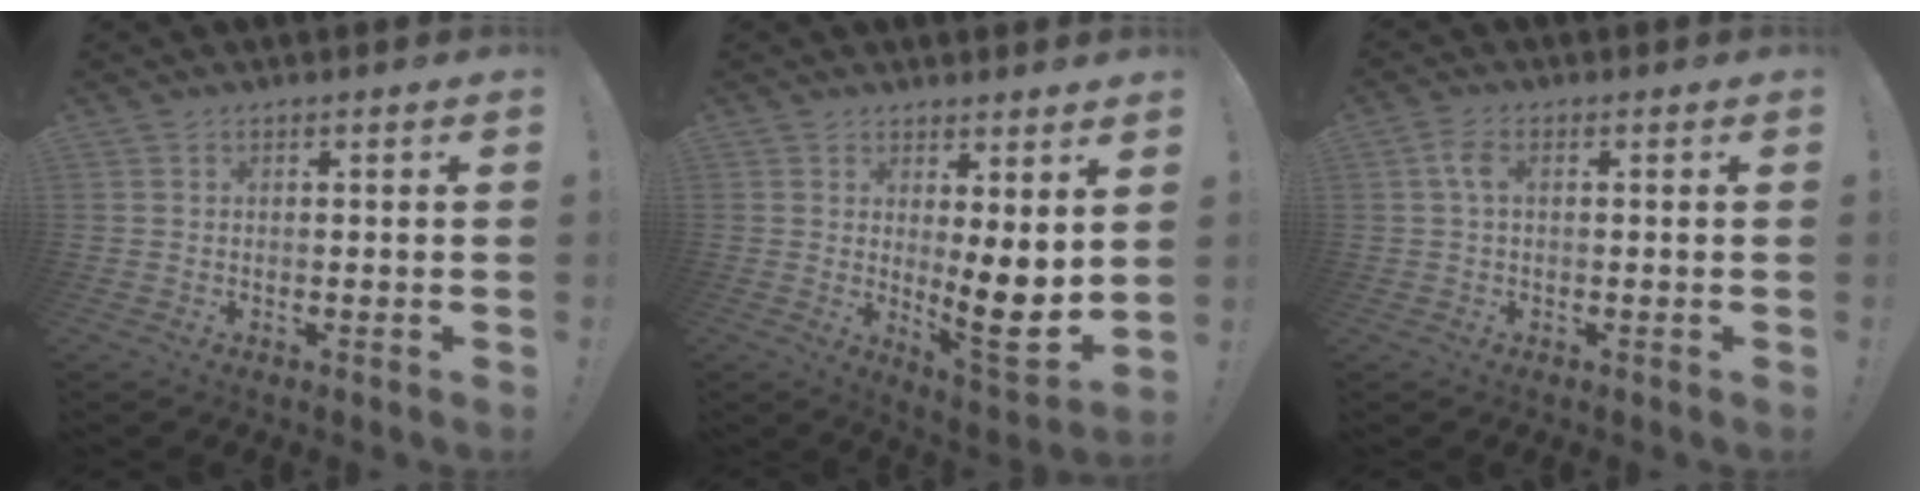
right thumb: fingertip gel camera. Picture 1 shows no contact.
{"total": 9.7, "force": [1.3, 1.8, 9.4], "torque": [-0.115, -0.049, 0.023]}
{"total": 3.8, "force": [0.4, 1.8, 3.4], "torque": [-0.060, 0.009, 0.007]}